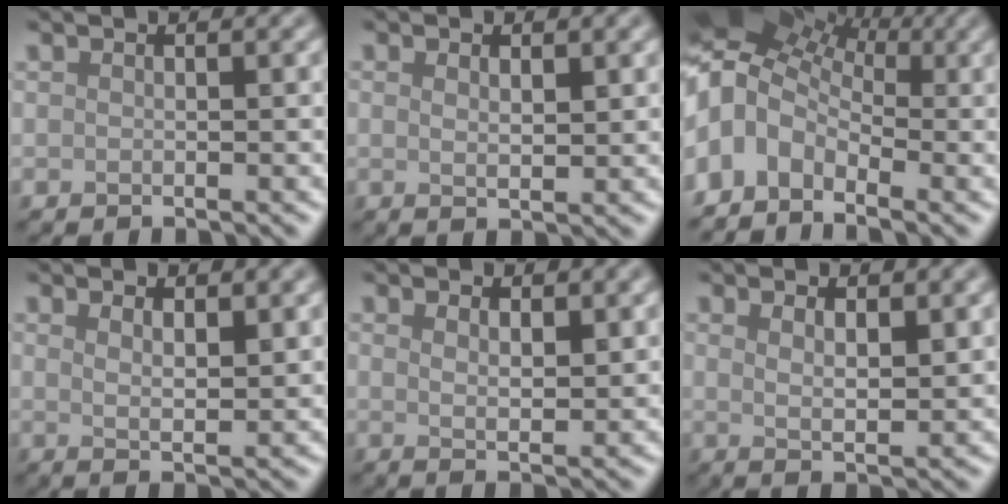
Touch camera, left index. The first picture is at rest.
{"total": 2.0, "force": [0.9, 0.6, 1.6], "torque": [-0.025, -0.002, 0.015]}
{"total": 9.9, "force": [-0.7, 7.3, 6.7], "torque": [-0.129, 0.015, -0.018]}
{"total": 3.1, "force": [1.5, 0.9, 2.6], "torque": [-0.036, -0.005, 0.026]}
{"total": 2.8, "force": [1.3, 0.8, 2.3], "torque": [-0.033, -0.002, 0.020]}
{"total": 3.5, "force": [1.5, 1.0, 3.0], "torque": [-0.046, -0.004, 0.025]}